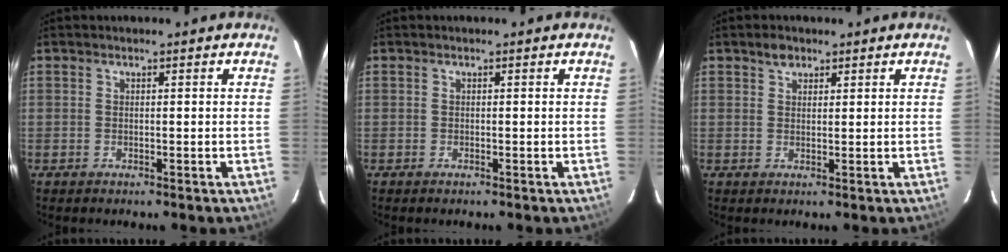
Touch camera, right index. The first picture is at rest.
{"total": 0.0}
{"total": 2.2, "force": [1.4, 1.4, 0.8], "torque": [-0.013, 0.007, 0.025]}